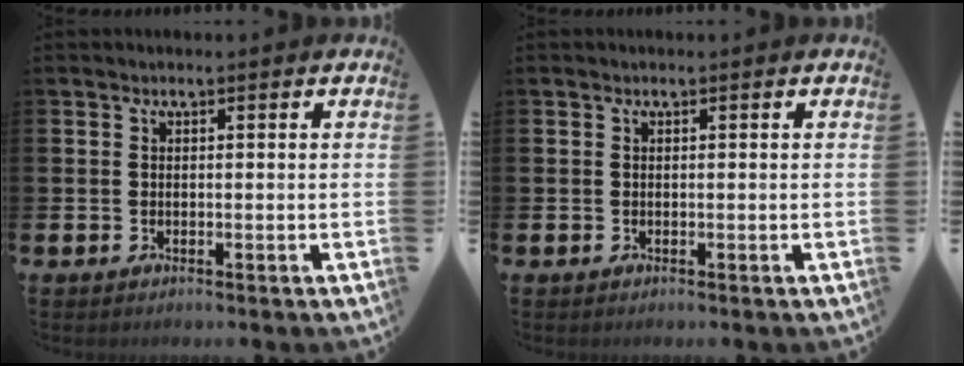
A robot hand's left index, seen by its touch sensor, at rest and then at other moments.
{"total": 0.0}